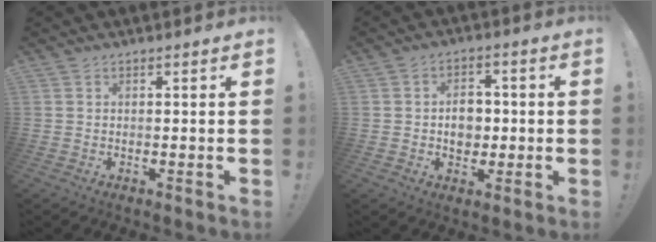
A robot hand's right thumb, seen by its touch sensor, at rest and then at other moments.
{"total": 7.1, "force": [-0.2, 5.8, 4.1], "torque": [-0.062, 0.004, -0.005]}